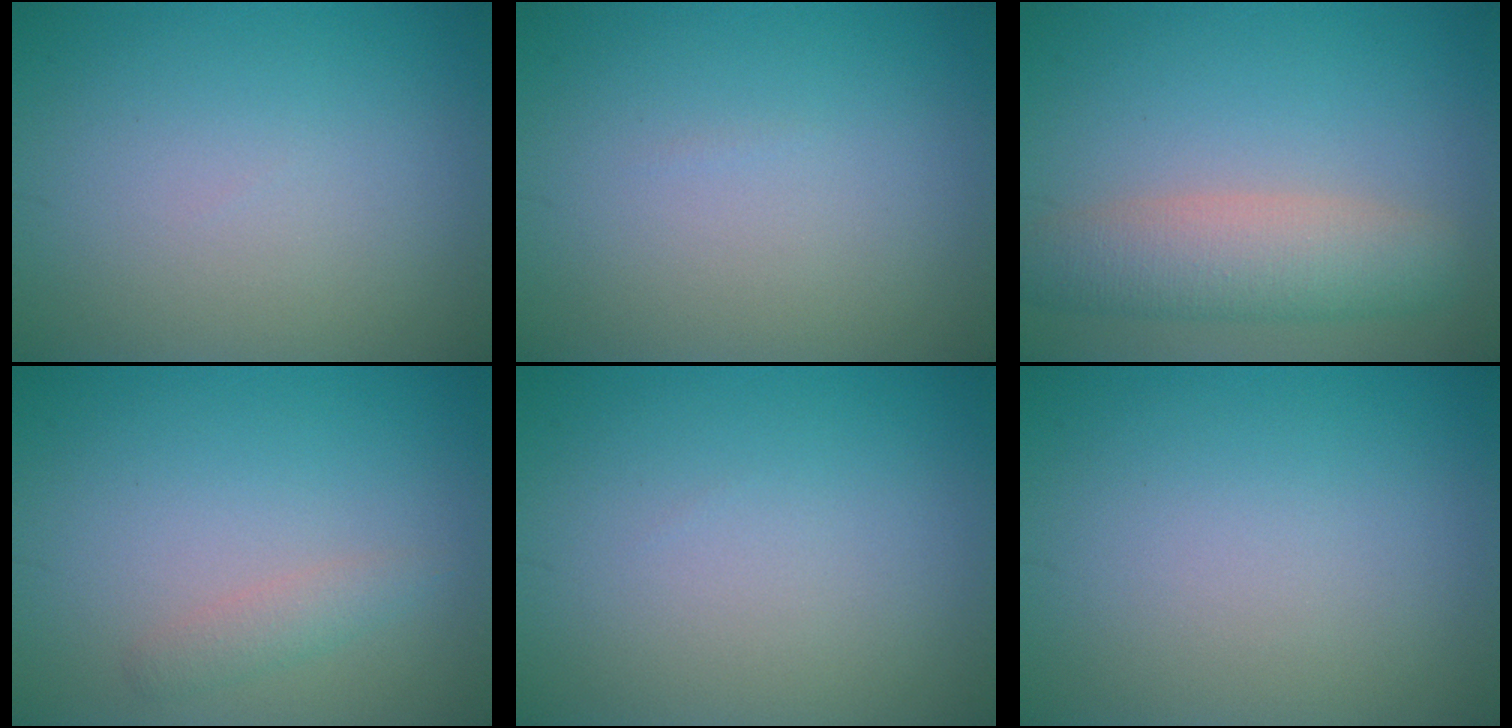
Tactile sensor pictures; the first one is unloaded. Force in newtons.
{"total": 0.0}
{"total": 5.1, "press": 5.1, "slide": 0.3}
{"total": 1.5, "press": 1.5, "slide": 0.0}
{"total": 0.0}
{"total": 0.0}